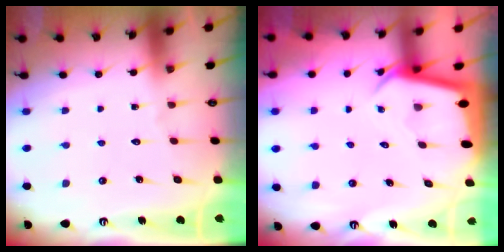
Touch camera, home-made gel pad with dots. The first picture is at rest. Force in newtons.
{"total": 2.8, "press": 2.8, "slide": 0.3}